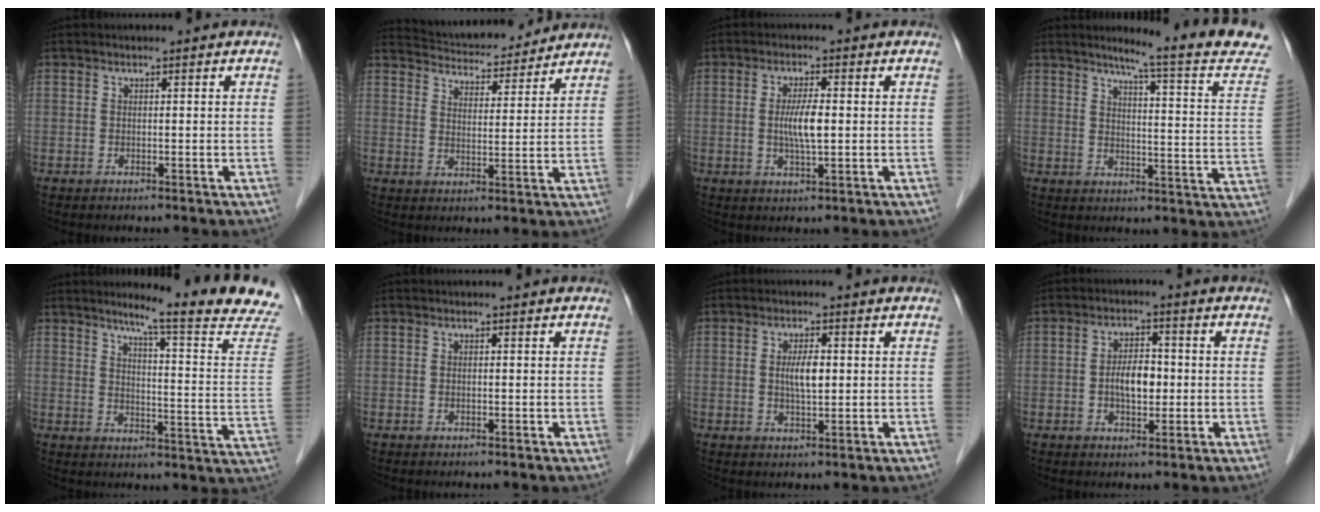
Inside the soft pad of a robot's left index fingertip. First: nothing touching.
{"total": 13.0, "force": [12.4, 2.2, 3.1], "torque": [-0.046, 0.017, 0.182]}
{"total": 4.5, "force": [-0.1, 0.7, 4.5], "torque": [-0.090, -0.003, -0.001]}
{"total": 16.8, "force": [14.5, -0.9, 8.3], "torque": [-0.103, -0.062, 0.162]}
{"total": 17.5, "force": [14.8, -1.2, 9.3], "torque": [-0.121, -0.065, 0.173]}
{"total": 0.0}
{"total": 3.7, "force": [0.3, 1.1, 3.5], "torque": [-0.065, 0.002, 0.006]}
{"total": 5.0, "force": [-0.6, 2.5, 4.3], "torque": [-0.082, 0.008, -0.010]}